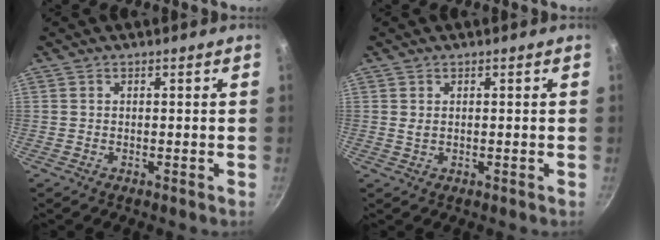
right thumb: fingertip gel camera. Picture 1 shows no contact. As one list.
[{"total": 0.8, "force": [0.3, 0.4, 0.6], "torque": [-0.013, 0.000, 0.007]}]